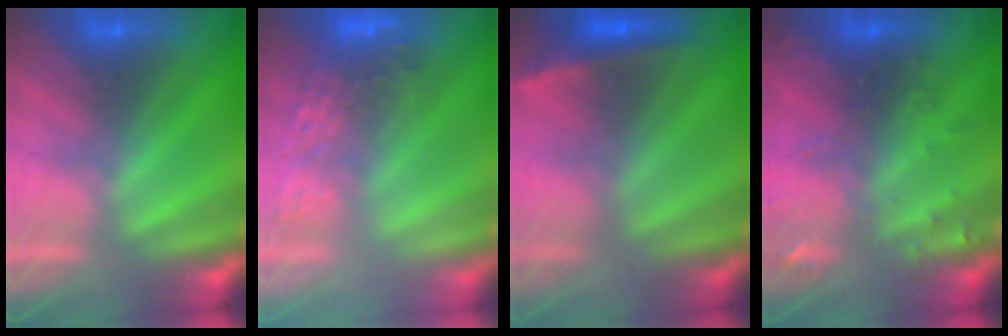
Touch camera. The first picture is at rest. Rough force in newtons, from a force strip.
{"total": 6.7}
{"total": 2.3}
{"total": 3.0}